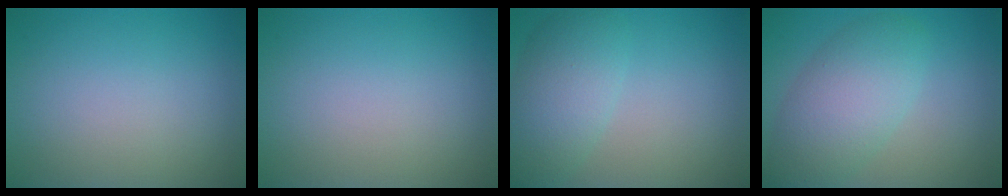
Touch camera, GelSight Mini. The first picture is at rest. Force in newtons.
{"total": 0.0}
{"total": 4.8, "press": 4.8, "slide": 0.2}
{"total": 6.0, "press": 6.0, "slide": 0.4}